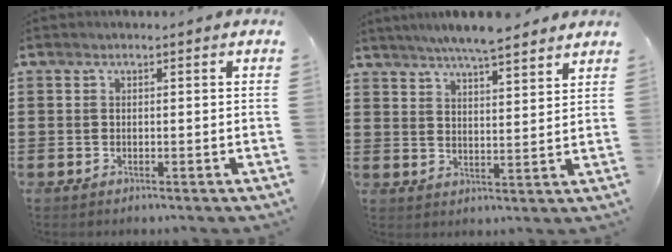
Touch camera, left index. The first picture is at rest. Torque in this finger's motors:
{"motor_torque": [2.14, 0.00, 0.93, 0.15]}